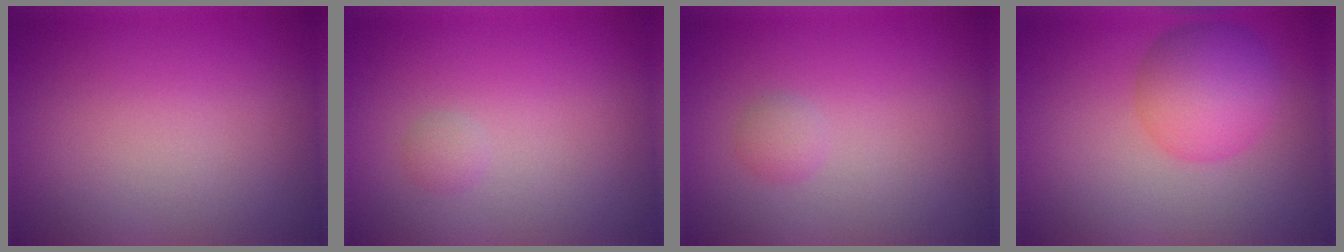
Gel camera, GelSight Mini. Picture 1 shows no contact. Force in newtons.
{"total": 0.7, "press": 0.7, "slide": 0.0}
{"total": 1.0, "press": 1.0, "slide": 0.1}
{"total": 4.8, "press": 4.8, "slide": 0.2}